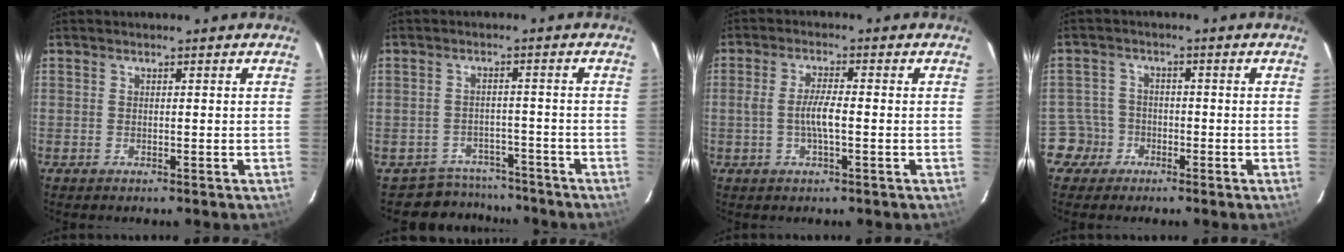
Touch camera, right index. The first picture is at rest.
{"total": 6.9, "force": [-5.7, 3.7, -0.7], "torque": [0.004, 0.028, -0.079]}
{"total": 4.4, "force": [-0.9, 0.6, 4.3], "torque": [-0.082, 0.003, -0.016]}
{"total": 4.4, "force": [-2.2, 3.8, -0.4], "torque": [0.007, 0.021, -0.043]}